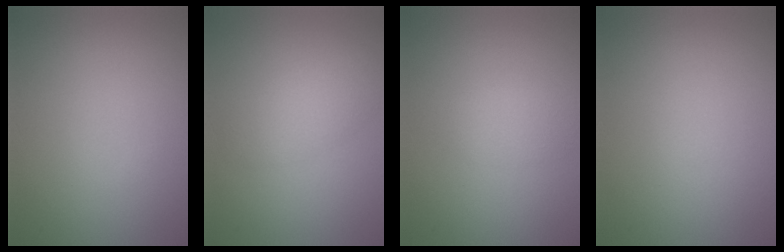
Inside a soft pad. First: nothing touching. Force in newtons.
{"total": 2.7, "press": 2.7, "slide": 0.3}
{"total": 1.4, "press": 1.4, "slide": 0.0}
{"total": 0.0}